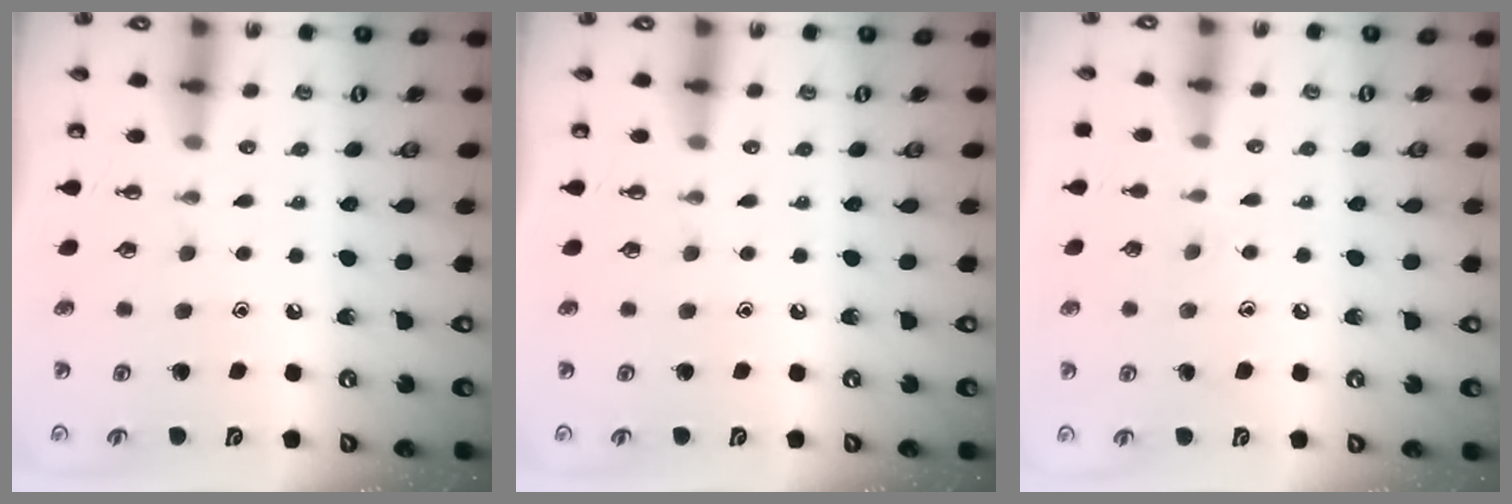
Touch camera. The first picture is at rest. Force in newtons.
{"total": 0.0}
{"total": 6.4, "press": 6.4, "slide": 0.6}